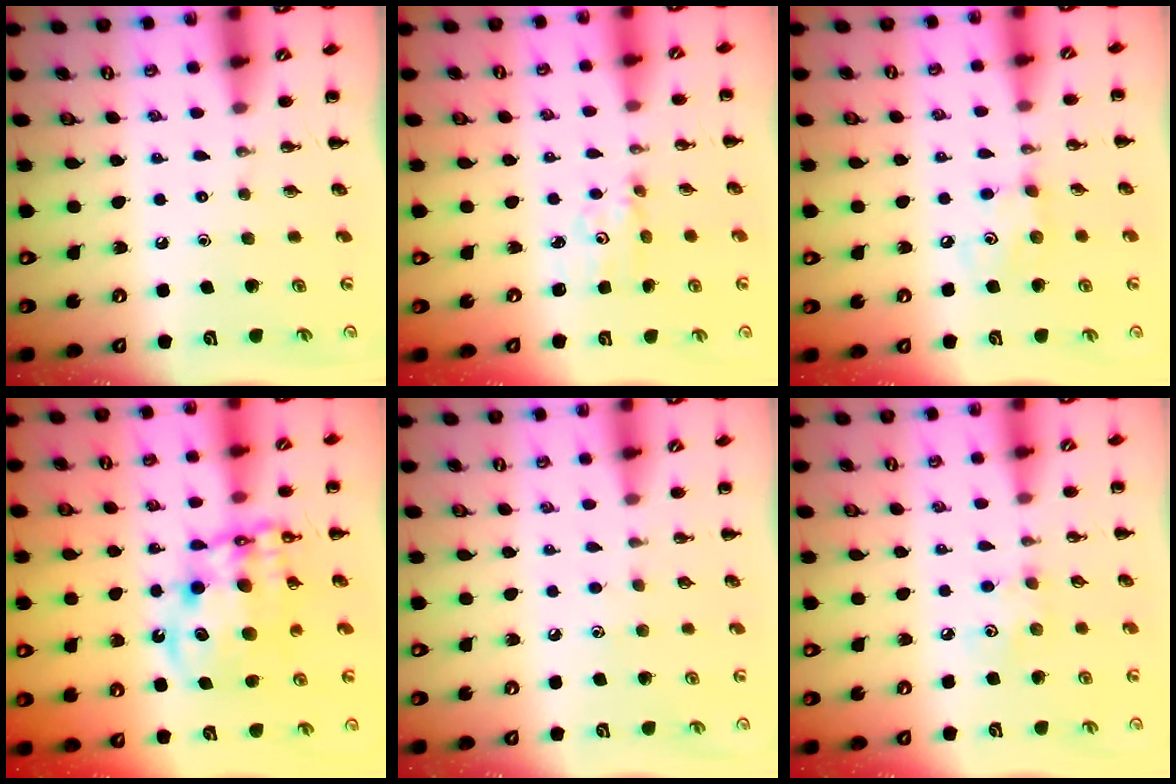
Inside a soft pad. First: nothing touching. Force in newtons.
{"total": 2.5, "press": 2.4, "slide": 0.4}
{"total": 4.3, "press": 4.2, "slide": 0.5}
{"total": 14.2, "press": 13.8, "slide": 3.4}
{"total": 3.6, "press": 3.5, "slide": 0.8}
{"total": 3.7, "press": 3.6, "slide": 0.8}